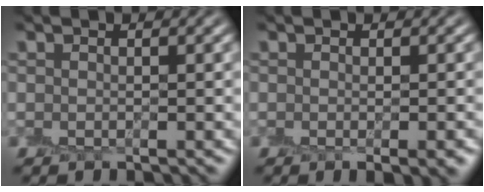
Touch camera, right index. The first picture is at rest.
{"total": 2.0, "force": [-1.0, 0.2, 1.8], "torque": [-0.026, -0.010, -0.011]}